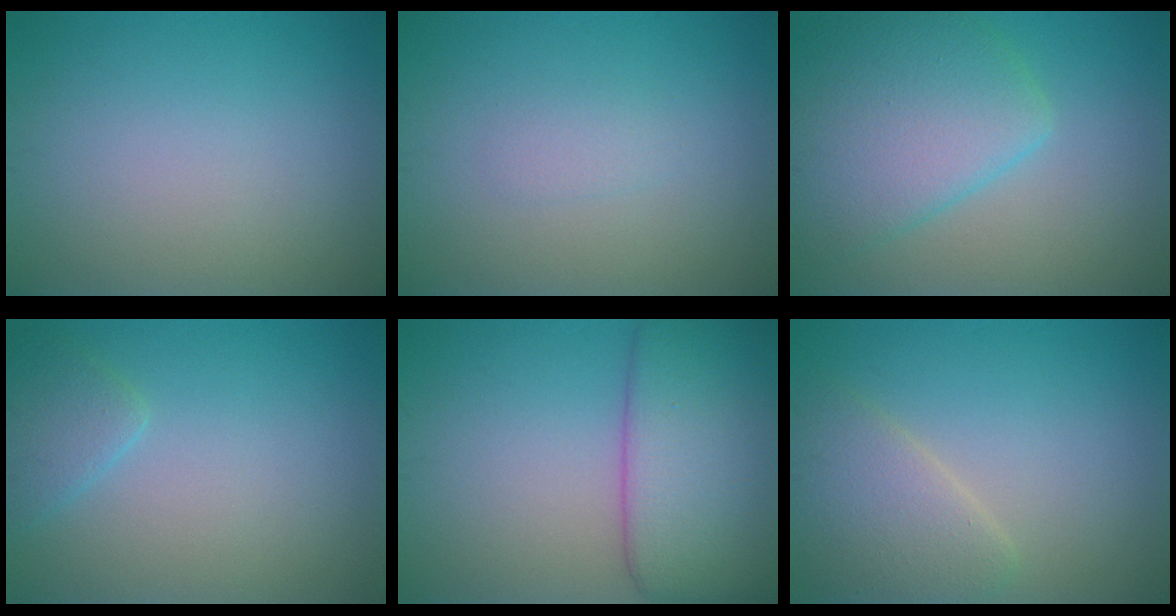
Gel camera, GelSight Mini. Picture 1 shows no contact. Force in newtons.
{"total": 1.0, "press": 1.0, "slide": 0.1}
{"total": 7.0, "press": 7.0, "slide": 0.5}
{"total": 2.1, "press": 2.1, "slide": 0.1}
{"total": 8.7, "press": 8.6, "slide": 0.6}
{"total": 4.0, "press": 4.0, "slide": 0.4}